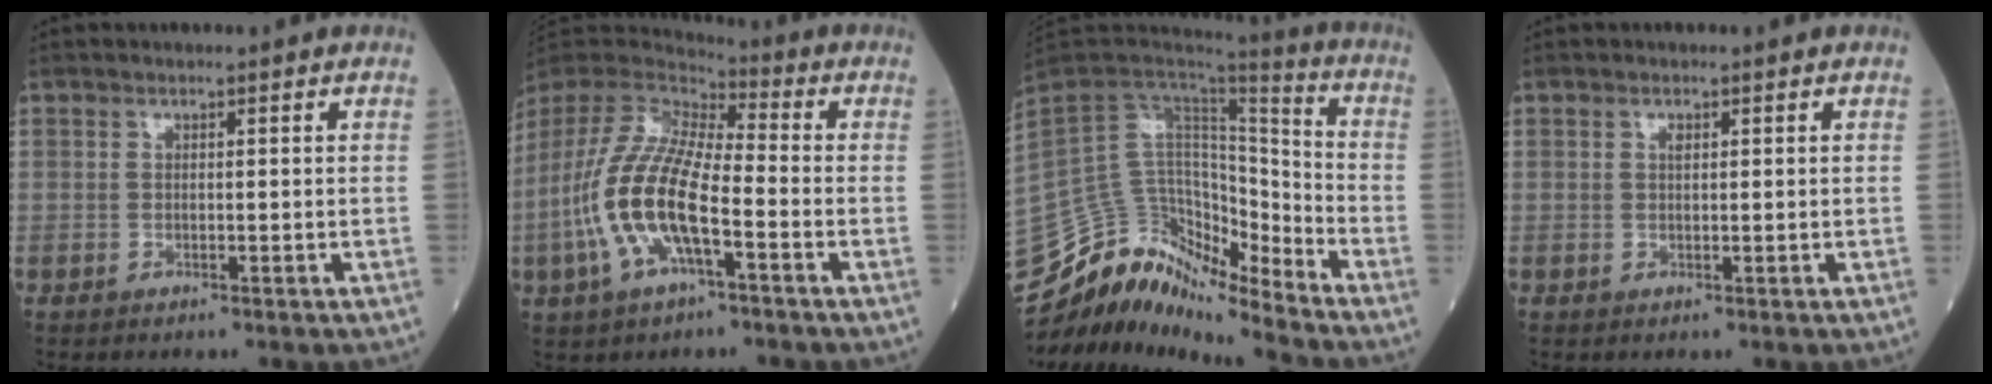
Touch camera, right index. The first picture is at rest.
{"total": 15.6, "force": [-4.6, 4.7, 14.1], "torque": [-0.309, -0.004, -0.090]}
{"total": 15.4, "force": [-14.8, 3.2, 3.3], "torque": [-0.053, 0.082, -0.260]}
{"total": 0.7, "force": [0.3, 0.3, 0.6], "torque": [-0.011, -0.002, 0.005]}